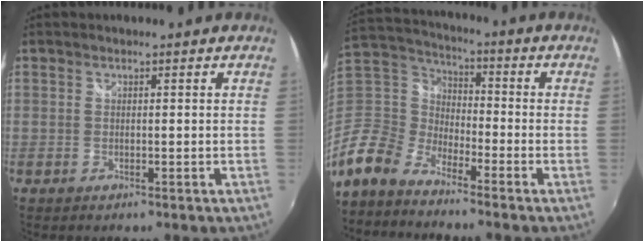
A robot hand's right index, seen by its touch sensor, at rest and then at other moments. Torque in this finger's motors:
{"motor_torque": [-0.85, -0.49, -1.06, -0.21]}